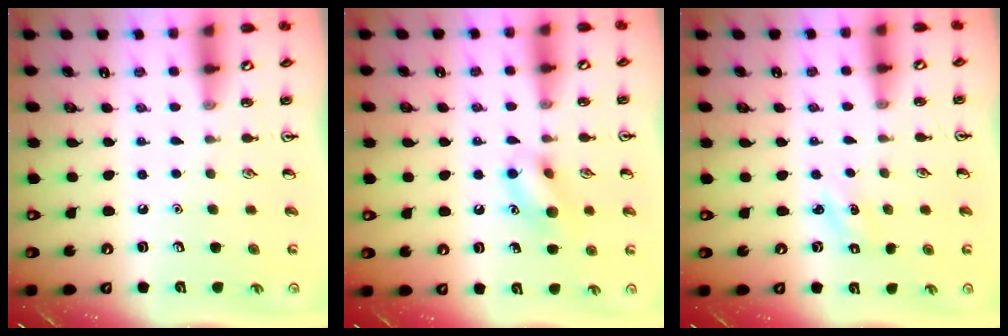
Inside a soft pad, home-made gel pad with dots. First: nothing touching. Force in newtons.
{"total": 10.9, "press": 10.8, "slide": 1.0}
{"total": 1.2, "press": 1.1, "slide": 0.4}